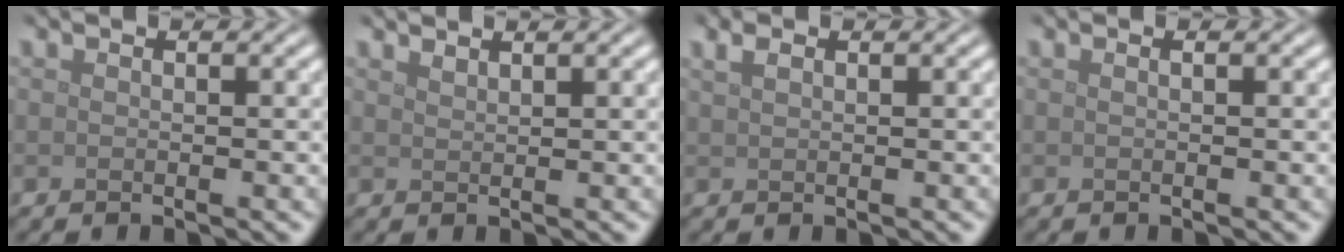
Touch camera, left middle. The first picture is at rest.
{"total": 0.9, "force": [0.9, 0.1, 0.3], "torque": [0.000, 0.000, 0.016]}
{"total": 1.2, "force": [0.8, 0.5, 0.7], "torque": [-0.017, 0.003, 0.018]}
{"total": 0.6, "force": [0.1, 0.3, 0.5], "torque": [-0.006, 0.002, -0.003]}